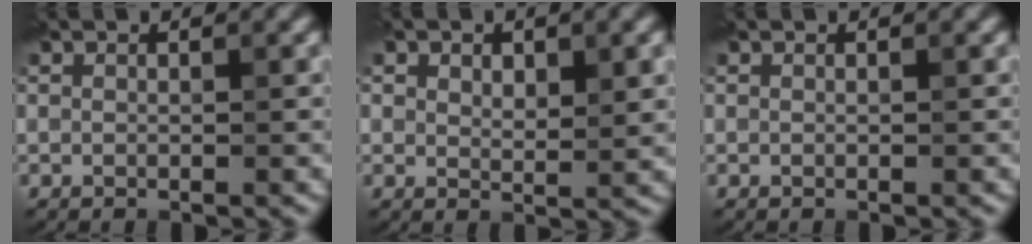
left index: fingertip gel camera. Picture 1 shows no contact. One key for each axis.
{"total": 3.7, "fx": 1.4, "fy": 1.9, "fz": 2.9, "tx": -0.040, "ty": -0.003, "tz": 0.025}
{"total": 0.0}